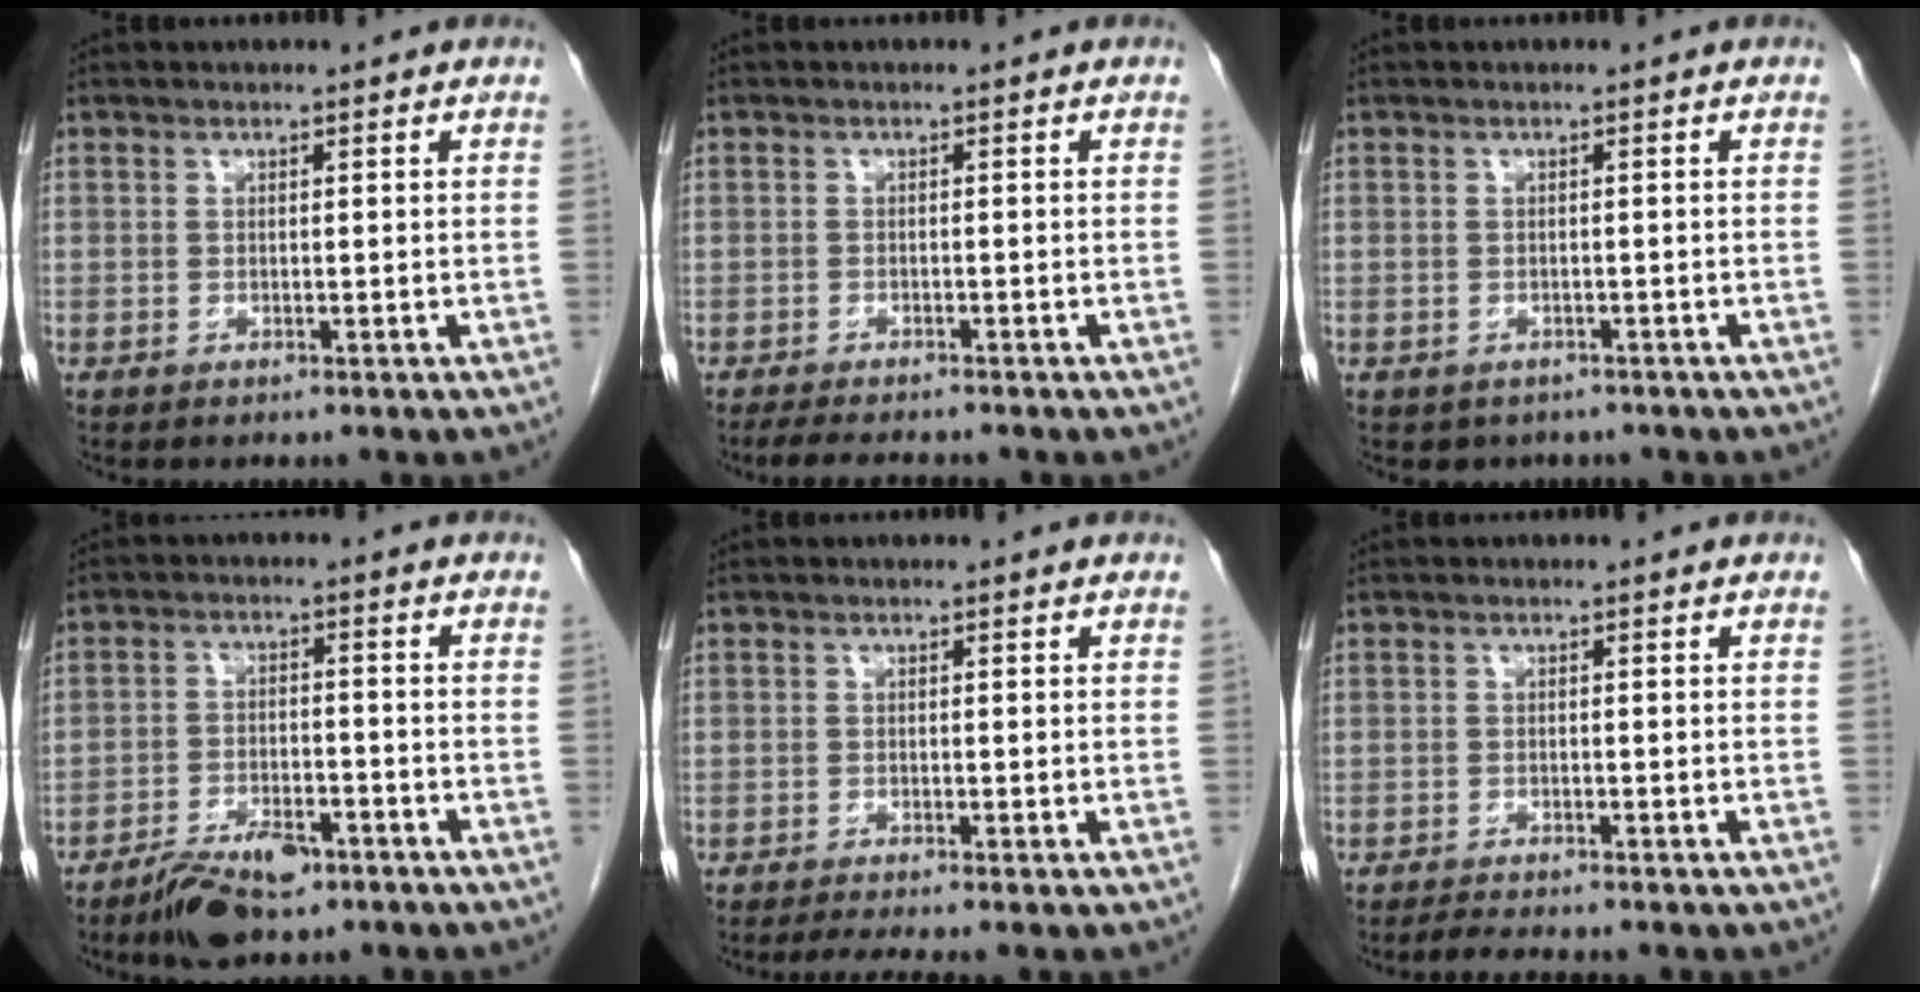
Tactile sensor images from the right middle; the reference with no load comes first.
{"total": 4.4, "force": [-3.9, 0.5, 1.9], "torque": [-0.034, -0.015, -0.061]}
{"total": 2.6, "force": [-1.8, 1.7, 0.5], "torque": [-0.009, 0.002, -0.021]}
{"total": 6.9, "force": [-4.9, 2.4, 4.2], "torque": [-0.079, -0.004, -0.081]}
{"total": 2.4, "force": [-1.9, -0.5, 1.4], "torque": [-0.031, -0.010, -0.037]}
{"total": 2.5, "force": [-2.3, -0.2, 1.0], "torque": [-0.027, -0.012, -0.038]}